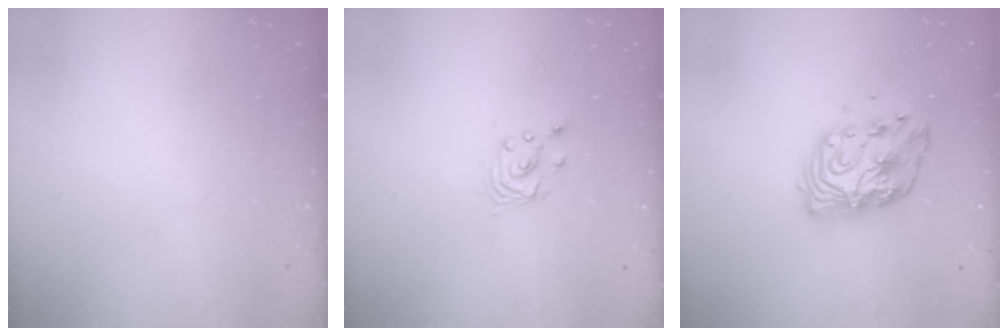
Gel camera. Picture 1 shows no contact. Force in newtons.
{"total": 2.9, "press": 2.9, "slide": 0.0}
{"total": 11.7, "press": 11.6, "slide": 0.9}